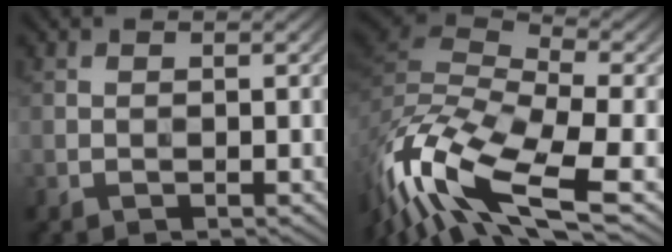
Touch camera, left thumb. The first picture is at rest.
{"total": 16.2, "force": [-8.4, 5.8, 12.6], "torque": [-0.317, -0.012, -0.157]}